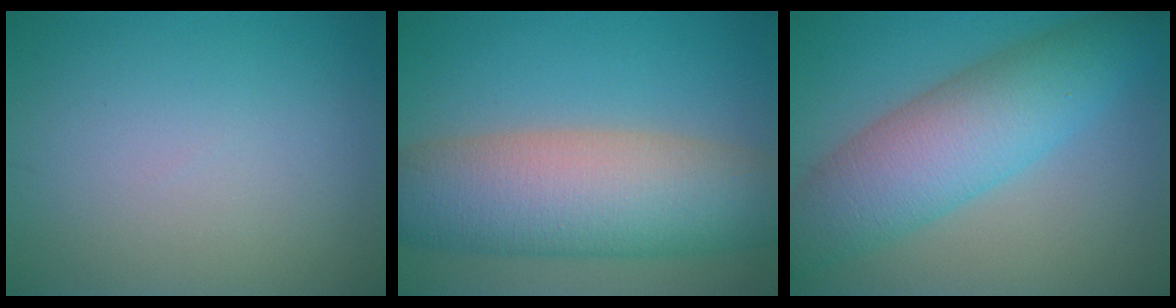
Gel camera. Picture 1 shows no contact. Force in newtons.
{"total": 11.1, "press": 11.1, "slide": 0.6}
{"total": 8.4, "press": 8.4, "slide": 0.5}